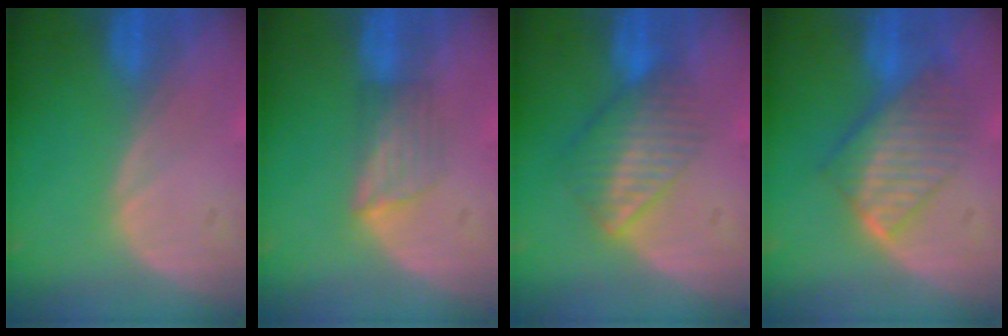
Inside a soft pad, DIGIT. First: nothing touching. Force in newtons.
{"total": 3.5, "press": 3.2, "slide": 1.4}
{"total": 6.7, "press": 5.8, "slide": 3.3}
{"total": 7.7, "press": 6.9, "slide": 3.5}